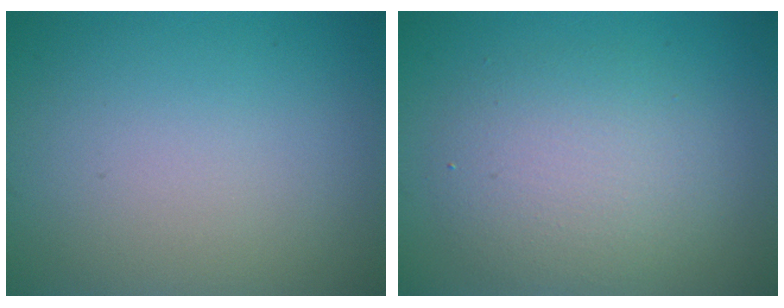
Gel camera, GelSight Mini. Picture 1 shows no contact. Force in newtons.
{"total": 4.4, "press": 4.4, "slide": 0.3}